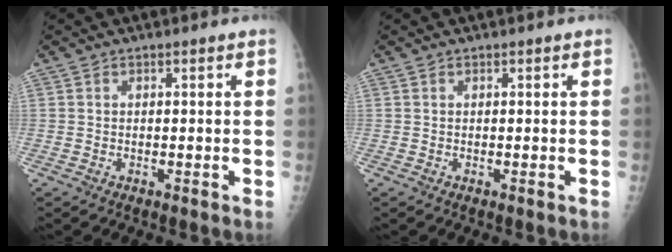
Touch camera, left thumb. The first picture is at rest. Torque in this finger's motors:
{"motor_torque": [0.16, 0.15, 0.01, 0.01, 0.00]}